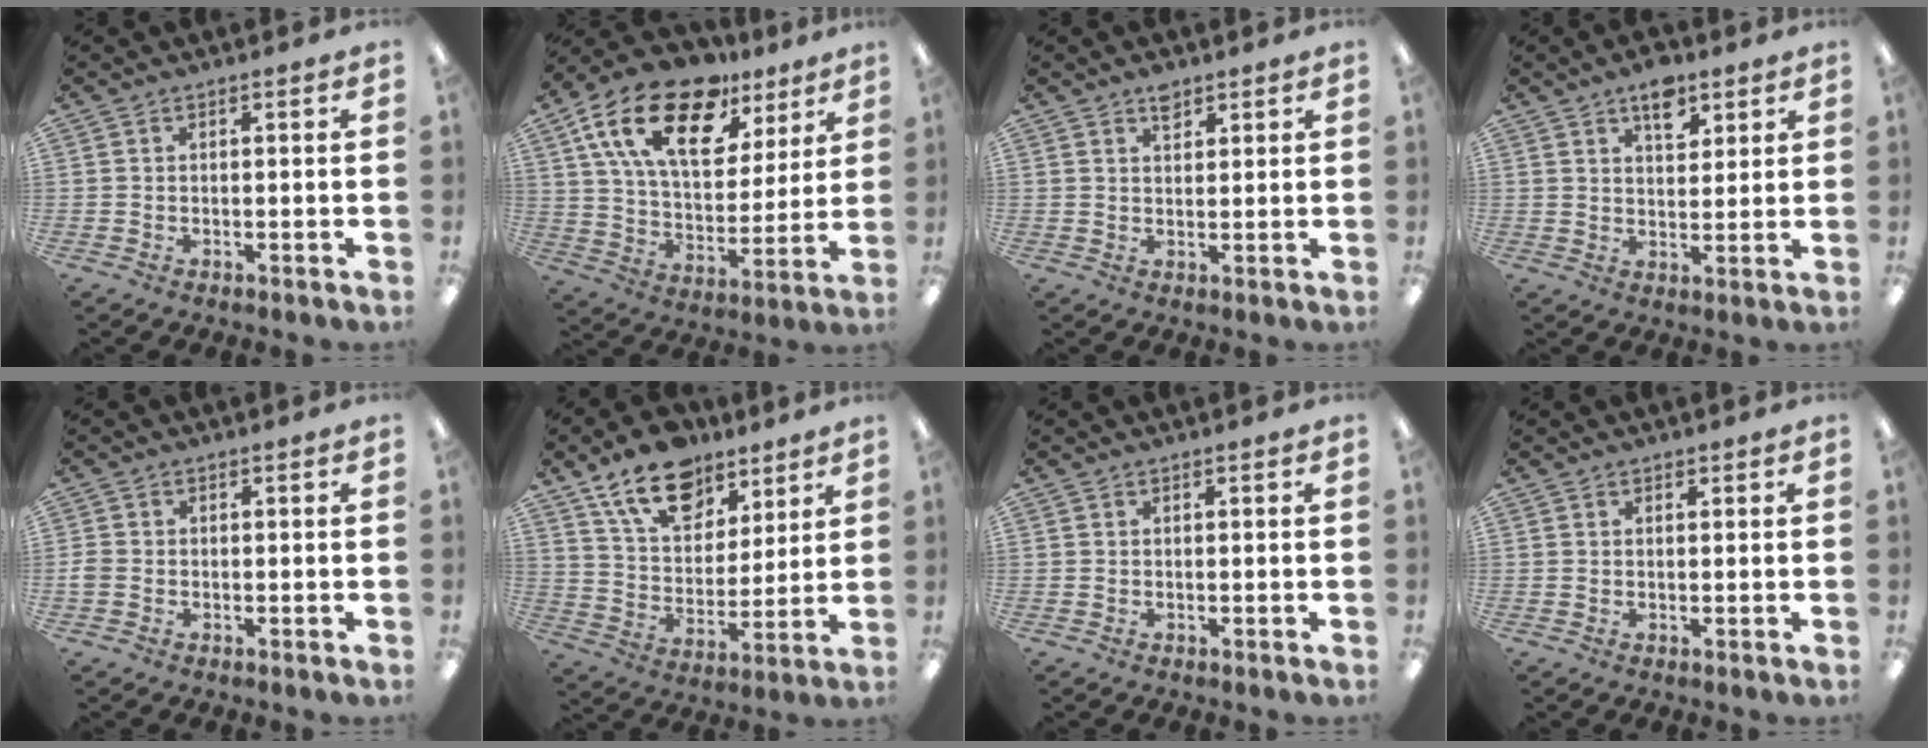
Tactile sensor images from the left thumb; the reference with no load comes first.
{"total": 22.4, "force": [13.0, 11.5, 14.1], "torque": [-0.259, -0.056, 0.229]}
{"total": 1.9, "force": [1.5, 0.9, 0.8], "torque": [-0.009, -0.003, 0.026]}
{"total": 7.5, "force": [4.8, 4.1, 4.0], "torque": [-0.044, -0.022, 0.080]}
{"total": 1.7, "force": [-0.4, 1.5, 0.8], "torque": [-0.013, 0.003, -0.007]}
{"total": 16.4, "force": [11.5, 9.2, 7.3], "torque": [-0.127, -0.059, 0.211]}
{"total": 0.0}
{"total": 0.8, "force": [0.6, 0.5, 0.2], "torque": [0.004, -0.002, 0.010]}